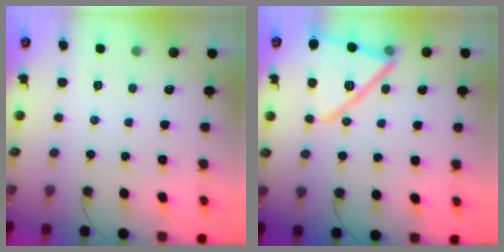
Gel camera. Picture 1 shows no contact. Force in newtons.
{"total": 17.8, "press": 16.4, "slide": 7.0}